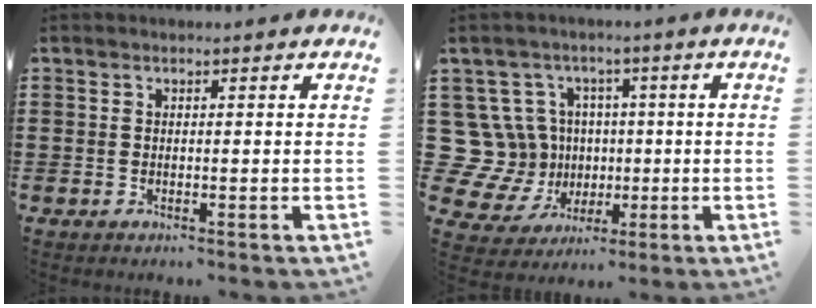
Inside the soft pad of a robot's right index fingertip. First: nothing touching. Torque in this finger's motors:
{"motor_torque": [-0.75, 0.80, 0.05, -0.06]}